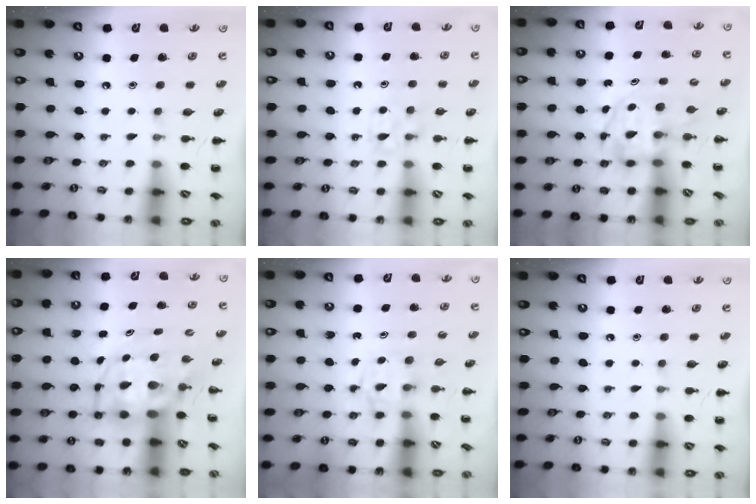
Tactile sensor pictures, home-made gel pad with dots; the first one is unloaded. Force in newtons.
{"total": 5.2, "press": 4.9, "slide": 1.7}
{"total": 3.5, "press": 3.5, "slide": 0.5}
{"total": 6.6, "press": 6.3, "slide": 1.9}
{"total": 2.5, "press": 2.2, "slide": 1.3}
{"total": 0.0}